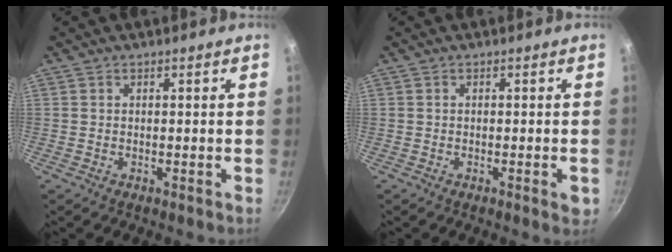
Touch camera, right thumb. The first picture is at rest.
{"total": 2.1, "force": [-0.8, 0.6, 1.9], "torque": [-0.028, 0.002, -0.014]}